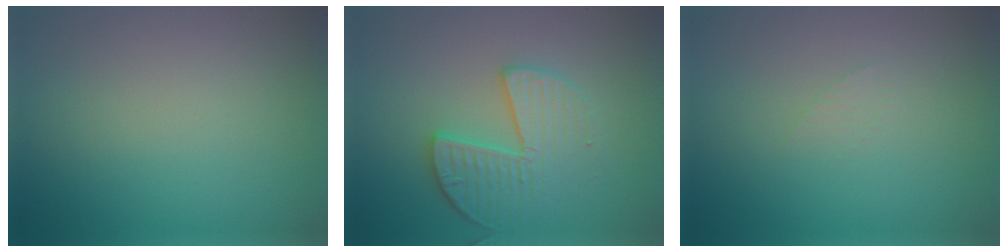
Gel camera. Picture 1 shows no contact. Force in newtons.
{"total": 3.5, "press": 3.3, "slide": 1.2}
{"total": 0.7, "press": 0.7, "slide": 0.1}